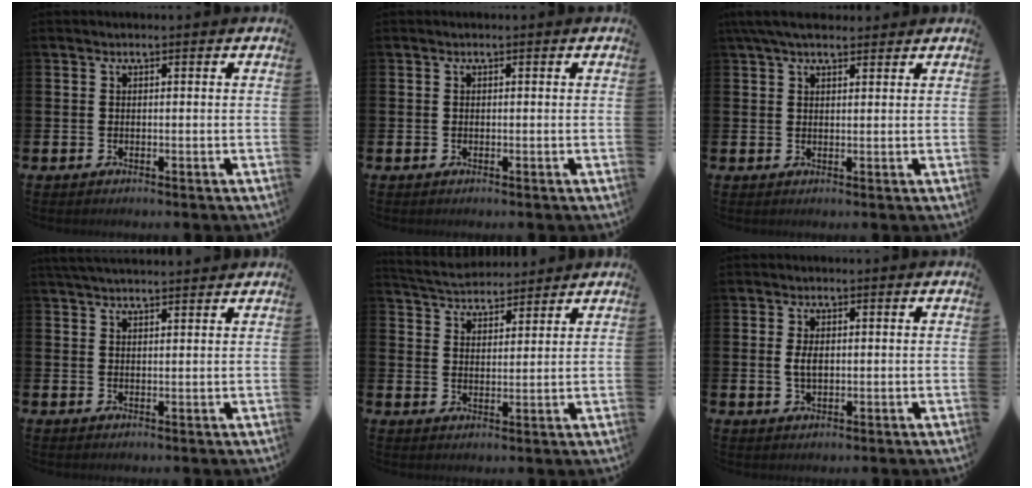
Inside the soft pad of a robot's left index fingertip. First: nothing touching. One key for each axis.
{"total": 0.0}
{"total": 4.5, "fx": 3.7, "fy": 1.6, "fz": 2.0, "tx": -0.043, "ty": -0.007, "tz": 0.068}
{"total": 2.9, "fx": 2.8, "fy": 0.2, "fz": 0.6, "tx": -0.016, "ty": -0.008, "tz": 0.051}
{"total": 4.6, "fx": 4.5, "fy": 0.9, "fz": -0.1, "tx": -0.018, "ty": -0.027, "tz": 0.081}
{"total": 2.6, "fx": 0.4, "fy": 1.4, "fz": 2.1, "tx": -0.032, "ty": 0.002, "tz": 0.003}